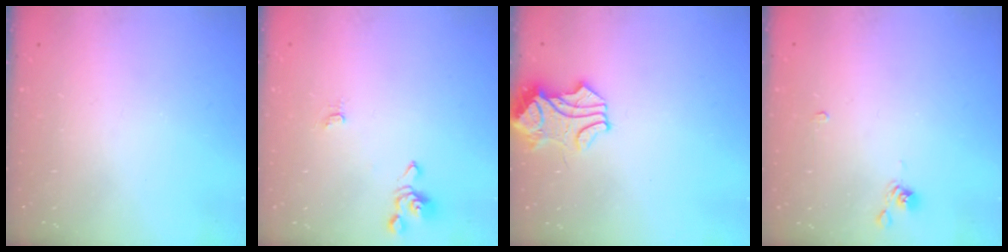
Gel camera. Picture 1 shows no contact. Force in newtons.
{"total": 0.6, "press": 0.4, "slide": 0.4}
{"total": 1.9, "press": 1.7, "slide": 0.8}
{"total": 2.3, "press": 2.3, "slide": 0.6}